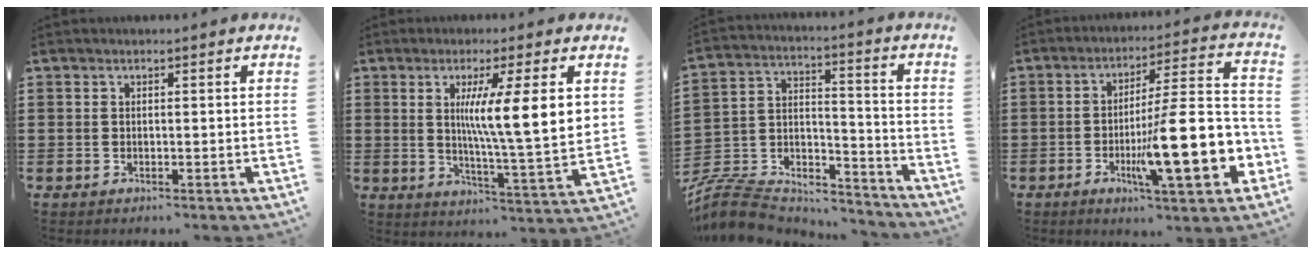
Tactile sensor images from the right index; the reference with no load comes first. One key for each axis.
{"total": 10.1, "fx": 3.2, "fy": 0.6, "fz": 9.5, "tx": -0.171, "ty": -0.014, "tz": 0.046}
{"total": 8.8, "fx": -8.3, "fy": 2.5, "fz": 1.8, "tx": -0.048, "ty": 0.013, "tz": -0.167}
{"total": 17.9, "fx": -5.0, "fy": 4.2, "fz": 16.7, "tx": -0.264, "ty": -0.012, "tz": -0.079}